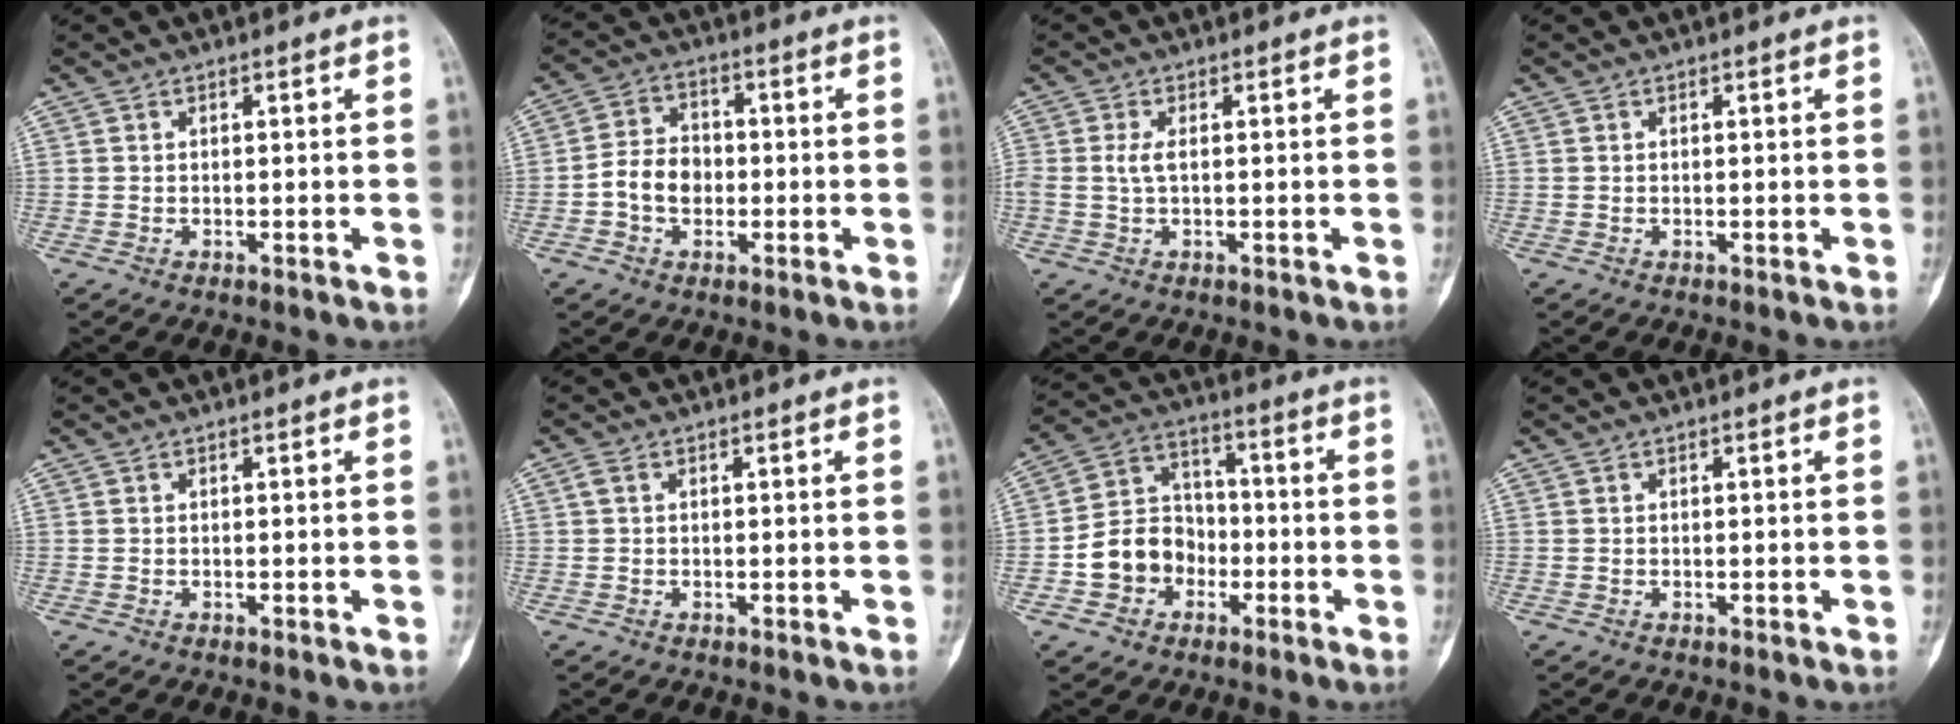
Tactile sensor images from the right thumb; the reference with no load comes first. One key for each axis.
{"total": 7.1, "fx": -1.4, "fy": 5.5, "fz": 4.4, "tx": -0.062, "ty": 0.023, "tz": -0.034}
{"total": 2.2, "fx": 0.1, "fy": 0.9, "fz": 2.0, "tx": -0.053, "ty": 0.000, "tz": 0.002}
{"total": 0.0}
{"total": 0.0}
{"total": 1.0, "fx": 0.2, "fy": 0.6, "fz": 0.8, "tx": -0.020, "ty": 0.008, "tz": 0.005}
{"total": 10.9, "fx": -3.3, "fy": 9.2, "fz": 4.8, "tx": -0.053, "ty": 0.042, "tz": -0.062}
{"total": 0.0}